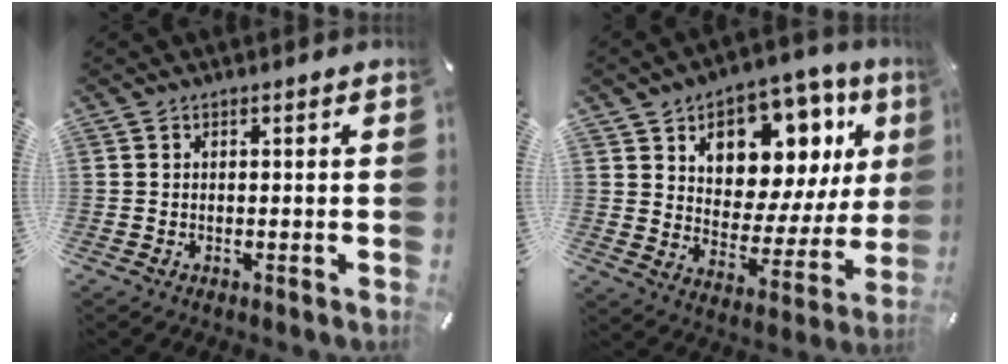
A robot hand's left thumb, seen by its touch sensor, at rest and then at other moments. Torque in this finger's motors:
{"motor_torque": [2.76, 2.25, 0.60, -0.17, 0.15]}